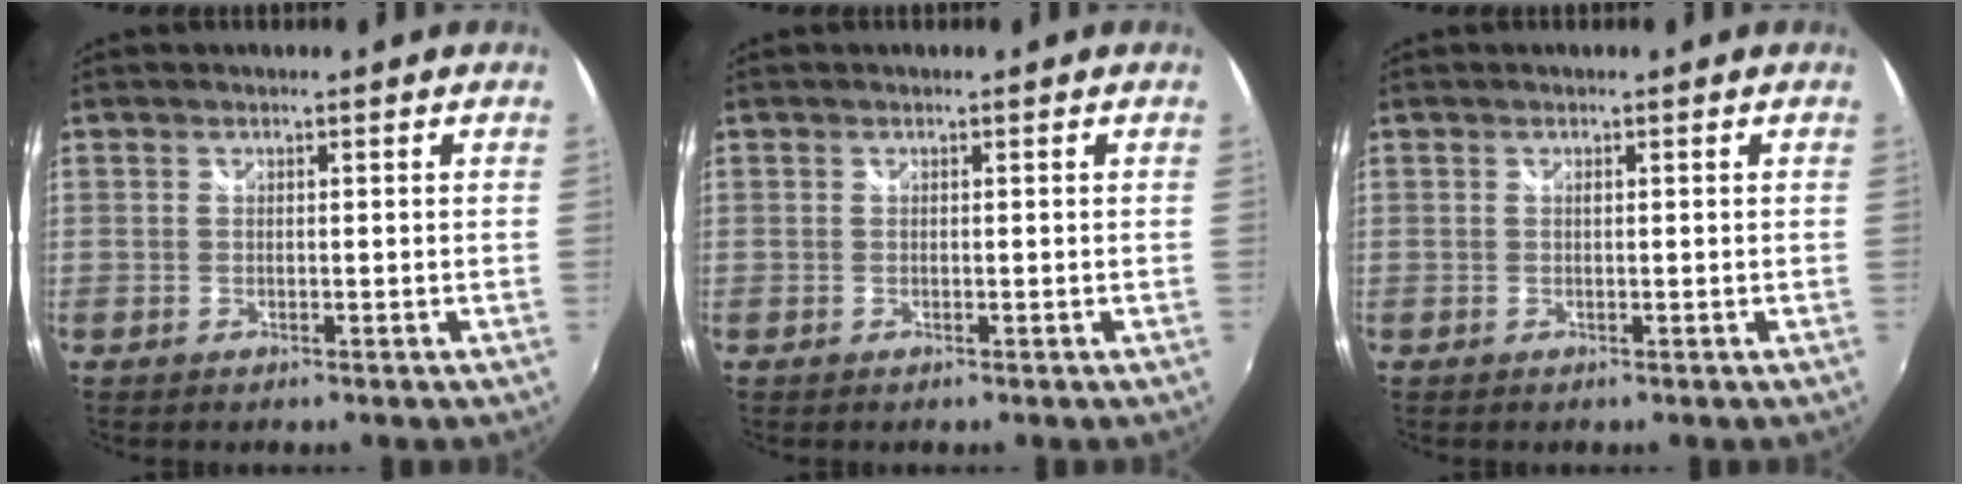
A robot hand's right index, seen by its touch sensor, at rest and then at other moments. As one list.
[{"total": 0.0}, {"total": 0.0}]